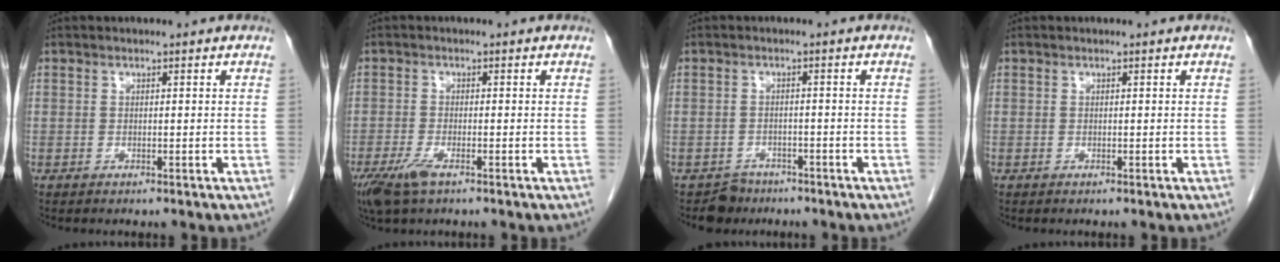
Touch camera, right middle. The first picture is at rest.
{"total": 4.4, "force": [-2.7, 1.1, 3.3], "torque": [-0.077, -0.012, -0.049]}
{"total": 2.8, "force": [-2.2, 1.7, -0.4], "torque": [0.002, 0.007, -0.033]}
{"total": 0.0}